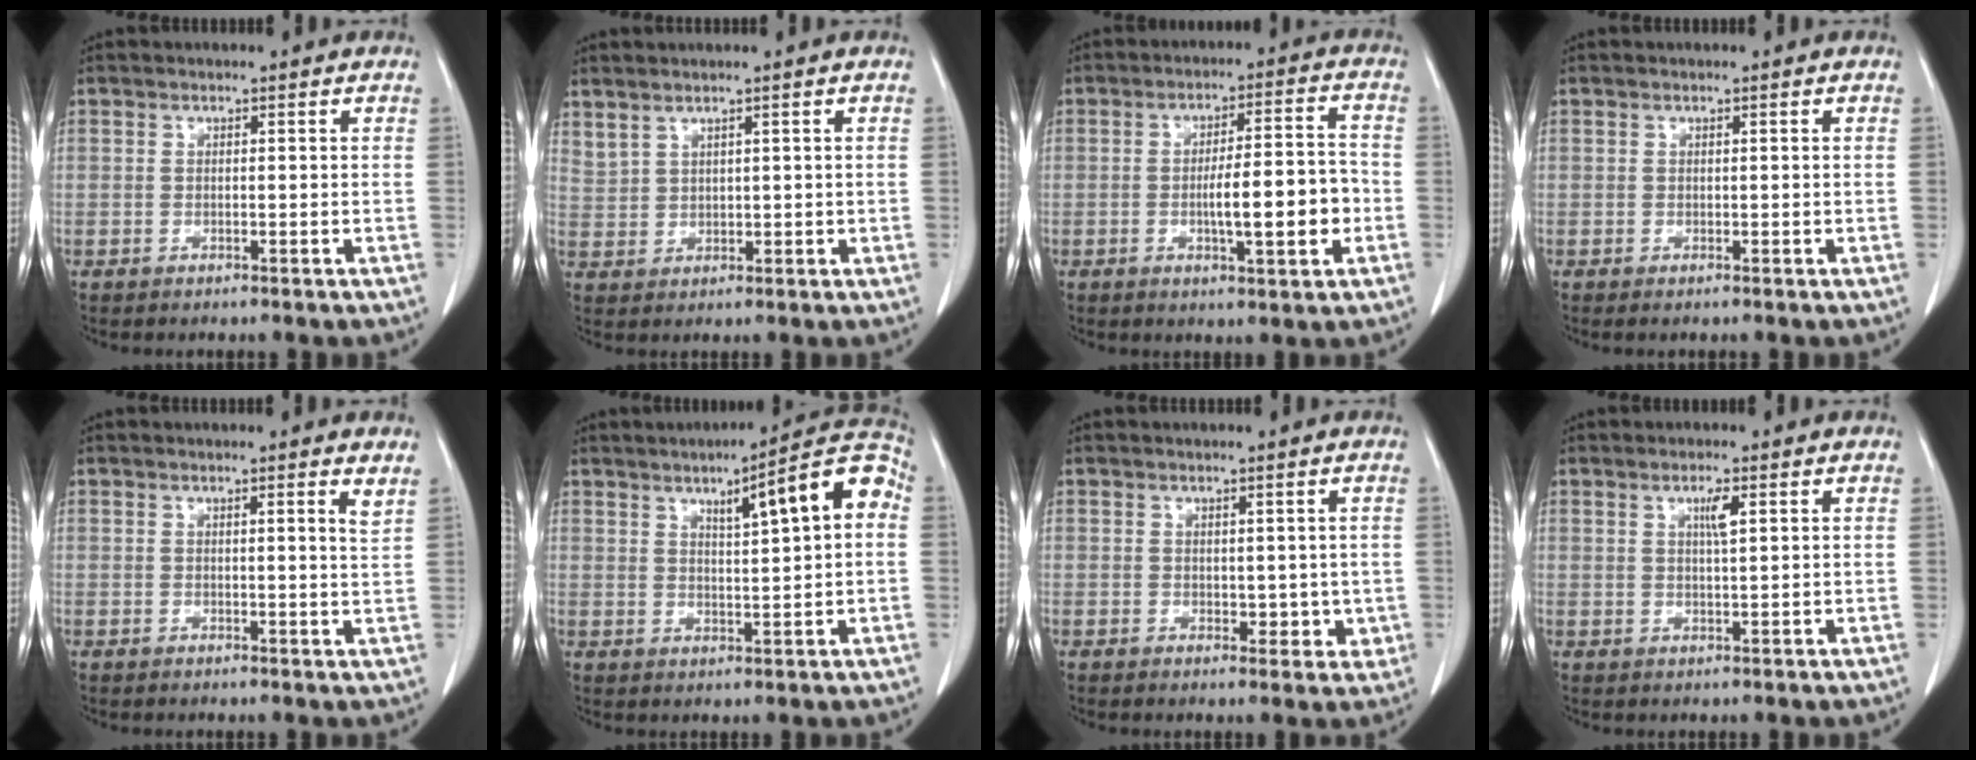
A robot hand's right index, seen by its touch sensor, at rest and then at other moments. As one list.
[{"total": 2.7, "force": [2.3, 1.1, 0.8], "torque": [-0.020, 0.005, 0.059]}, {"total": 9.5, "force": [-2.2, 1.4, 9.1], "torque": [-0.145, 0.011, -0.031]}, {"total": 0.0}, {"total": 2.2, "force": [1.7, -0.3, 1.4], "torque": [-0.020, -0.011, 0.019]}, {"total": 10.7, "force": [3.1, 1.6, 10.1], "torque": [-0.136, 0.027, 0.041]}, {"total": 3.0, "force": [0.3, 2.2, 2.0], "torque": [-0.014, -0.004, 0.010]}, {"total": 2.5, "force": [1.2, 0.3, 2.2], "torque": [-0.040, -0.001, 0.023]}]